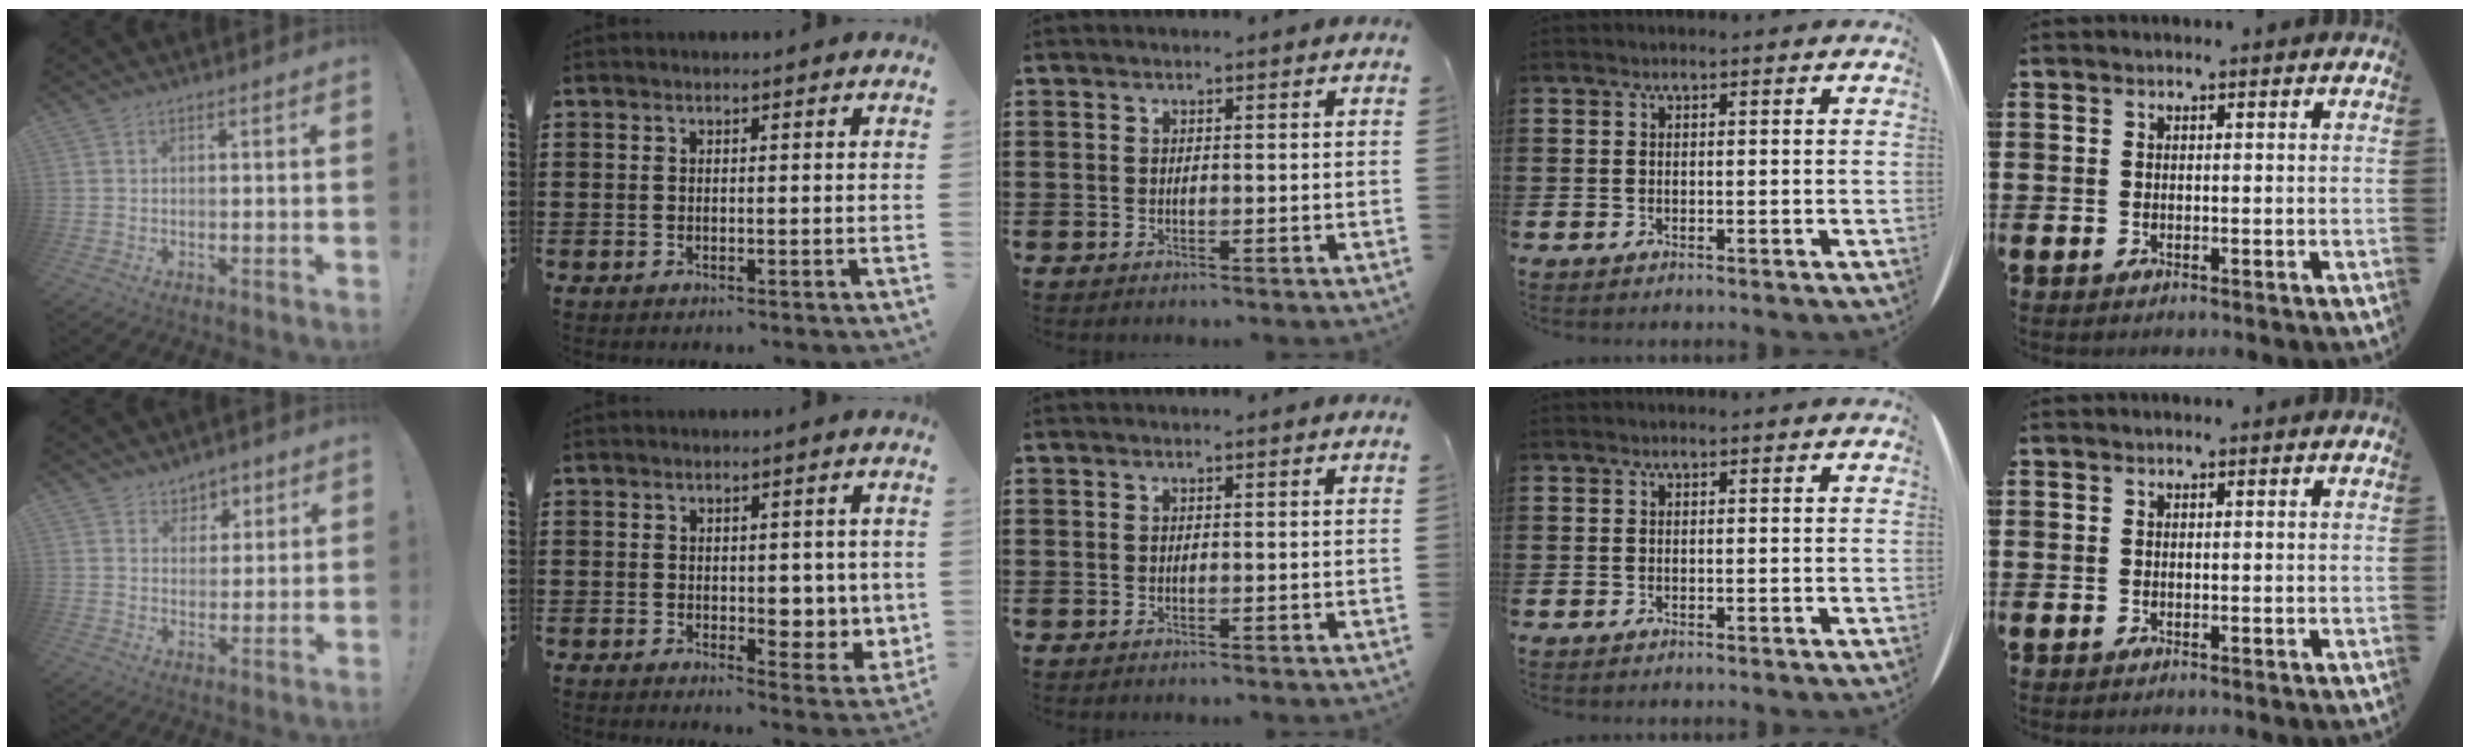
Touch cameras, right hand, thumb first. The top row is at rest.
{"thumb": {"total": 5.3, "force": [3.3, 4.1, 0.2], "torque": [0.005, -0.026, 0.064]}, "index": {"total": 4.3, "force": [0.6, 3.0, 2.9], "torque": [-0.032, -0.001, 0.005]}}